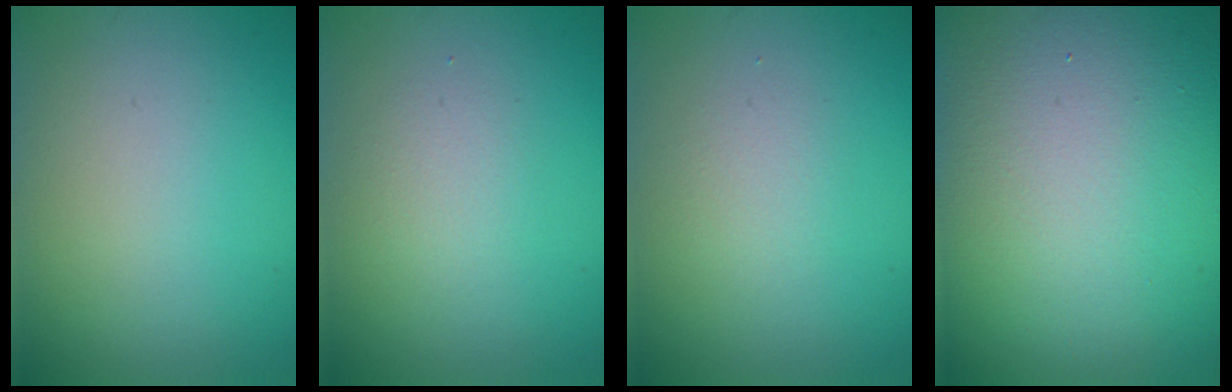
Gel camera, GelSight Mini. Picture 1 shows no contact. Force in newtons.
{"total": 1.6, "press": 1.6, "slide": 0.0}
{"total": 1.3, "press": 1.3, "slide": 0.1}
{"total": 30.8, "press": 30.8, "slide": 1.5}